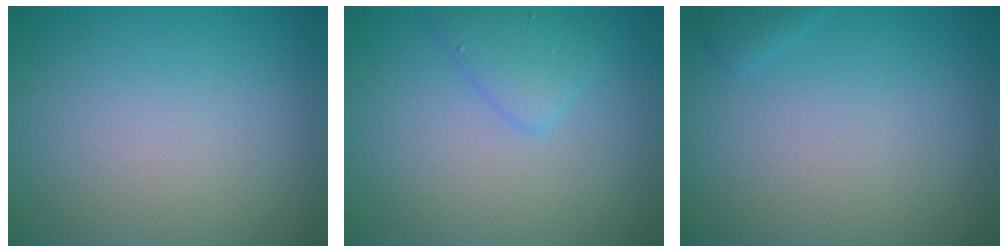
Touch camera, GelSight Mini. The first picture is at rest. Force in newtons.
{"total": 2.0, "press": 2.0, "slide": 0.1}
{"total": 0.7, "press": 0.7, "slide": 0.1}